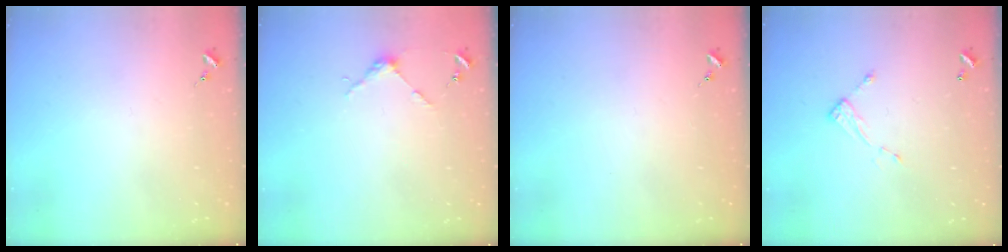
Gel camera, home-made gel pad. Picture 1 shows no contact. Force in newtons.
{"total": 3.7, "press": 3.7, "slide": 0.3}
{"total": 0.0}
{"total": 5.0, "press": 4.9, "slide": 0.2}